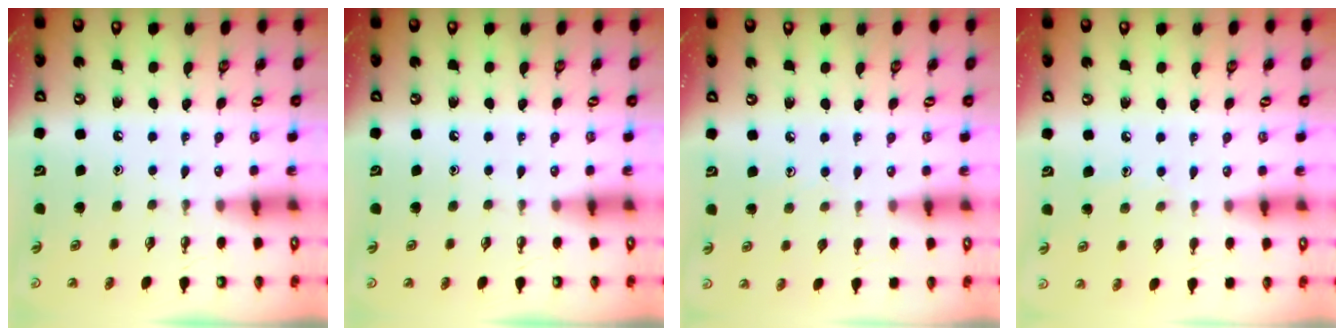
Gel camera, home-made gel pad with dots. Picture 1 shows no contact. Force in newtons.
{"total": 0.0}
{"total": 3.5, "press": 3.5, "slide": 0.4}
{"total": 4.7, "press": 4.7, "slide": 0.4}